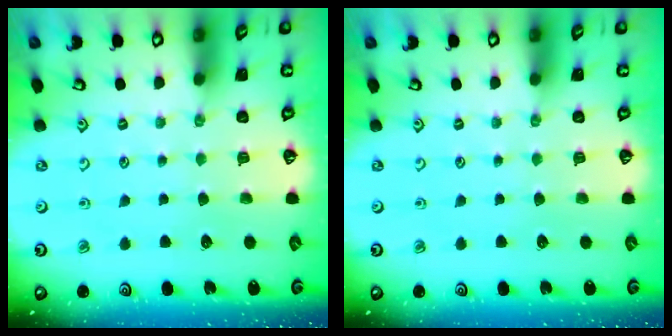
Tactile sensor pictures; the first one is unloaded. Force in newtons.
{"total": 0.0}